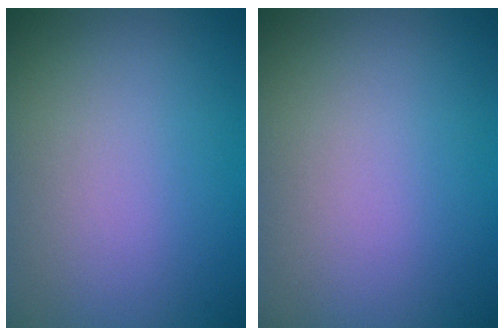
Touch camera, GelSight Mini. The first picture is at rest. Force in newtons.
{"total": 0.0}